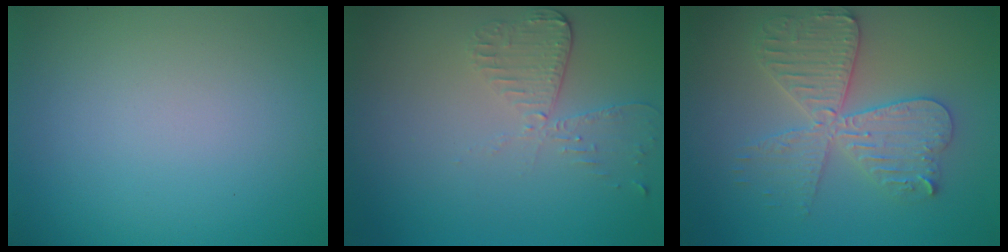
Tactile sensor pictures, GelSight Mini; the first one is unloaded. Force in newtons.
{"total": 2.6, "press": 2.3, "slide": 1.2}
{"total": 5.7, "press": 5.6, "slide": 0.7}